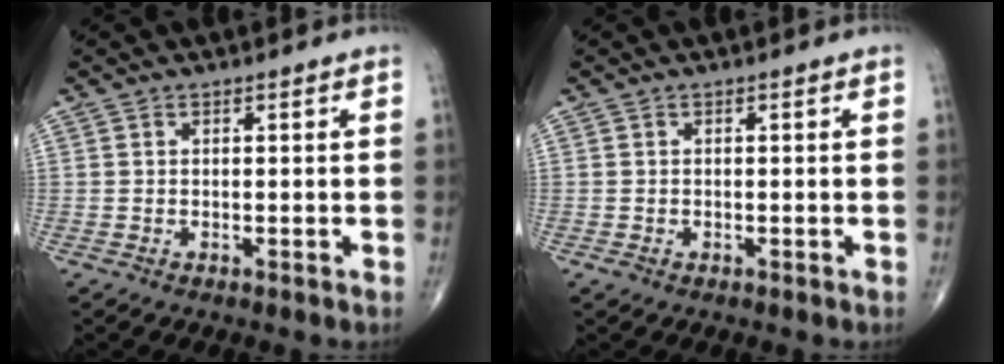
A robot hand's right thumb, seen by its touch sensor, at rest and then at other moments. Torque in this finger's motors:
{"motor_torque": [0.31, -0.06, -0.14, -0.05, 0.03]}